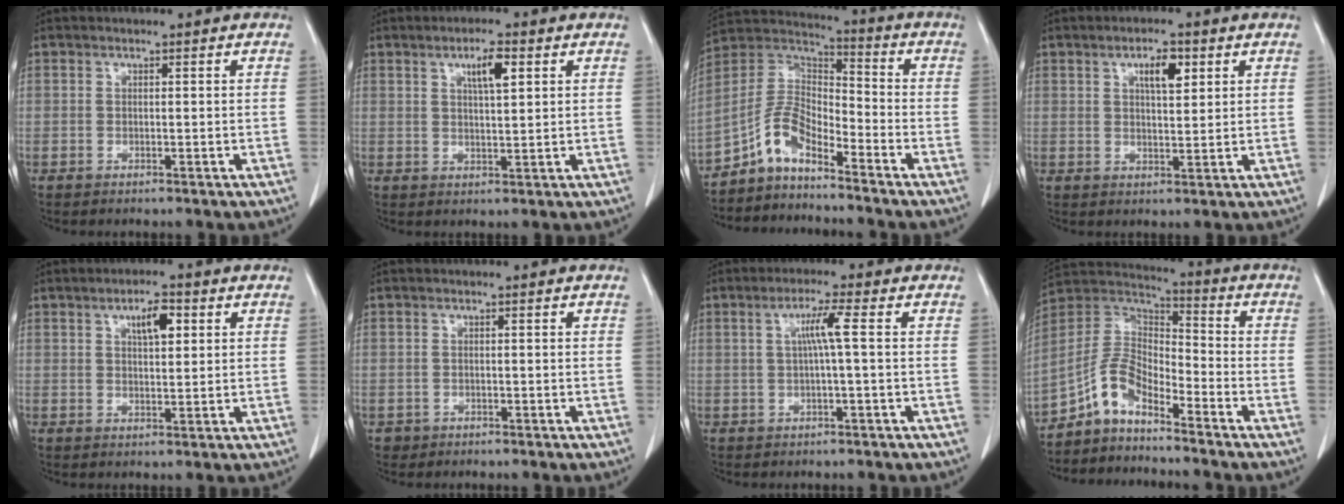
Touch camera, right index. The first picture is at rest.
{"total": 4.4, "force": [2.0, 0.7, 3.9], "torque": [-0.068, 0.000, 0.034]}
{"total": 8.2, "force": [-6.0, 2.9, 4.7], "torque": [-0.104, 0.025, -0.121]}
{"total": 4.5, "force": [2.1, 1.4, 3.8], "torque": [-0.063, 0.000, 0.034]}
{"total": 4.5, "force": [1.9, 1.4, 3.9], "torque": [-0.065, 0.003, 0.032]}
{"total": 1.0, "force": [-0.6, 0.8, -0.1], "torque": [-0.006, 0.003, -0.010]}
{"total": 3.9, "force": [0.5, -0.6, 3.8], "torque": [-0.072, 0.007, 0.010]}
{"total": 8.2, "force": [-6.1, 3.2, 4.5], "torque": [-0.099, 0.026, -0.124]}